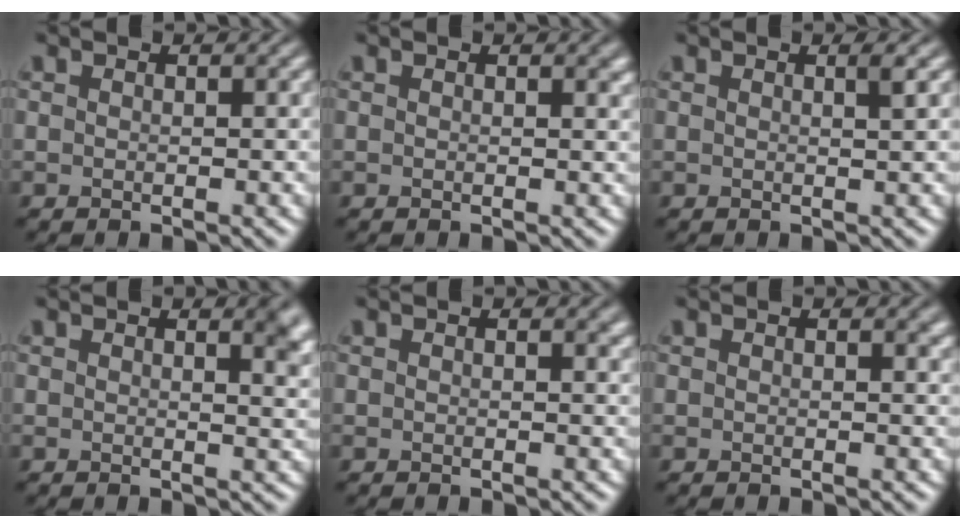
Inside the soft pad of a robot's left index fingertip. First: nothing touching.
{"total": 0.8, "force": [0.5, 0.2, 0.5], "torque": [-0.004, 0.001, 0.008]}
{"total": 1.0, "force": [0.4, 0.2, 0.9], "torque": [-0.008, 0.000, 0.004]}
{"total": 3.1, "force": [1.8, 1.2, 2.3], "torque": [-0.013, 0.004, 0.022]}
{"total": 1.0, "force": [0.7, 0.3, 0.6], "torque": [-0.003, 0.003, 0.011]}
{"total": 0.9, "force": [0.7, 0.2, 0.5], "torque": [-0.003, 0.002, 0.011]}